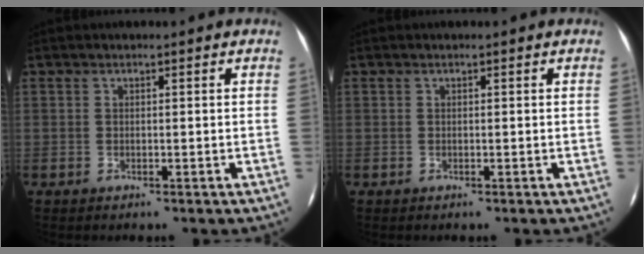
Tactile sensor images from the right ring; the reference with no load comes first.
{"total": 0.0}